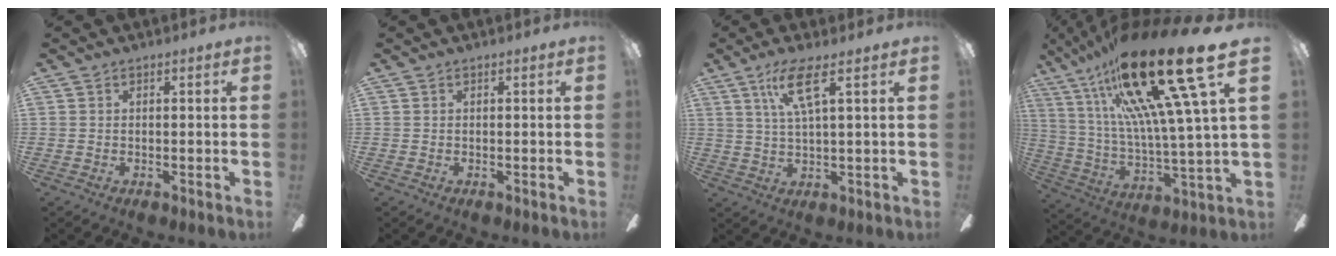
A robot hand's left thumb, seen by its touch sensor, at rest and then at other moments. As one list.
[{"total": 0.0}, {"total": 8.2, "force": [4.1, 1.1, 7.0], "torque": [-0.146, 0.001, 0.070]}, {"total": 33.0, "force": [18.2, 6.9, 26.7], "torque": [-0.476, -0.121, 0.281]}]